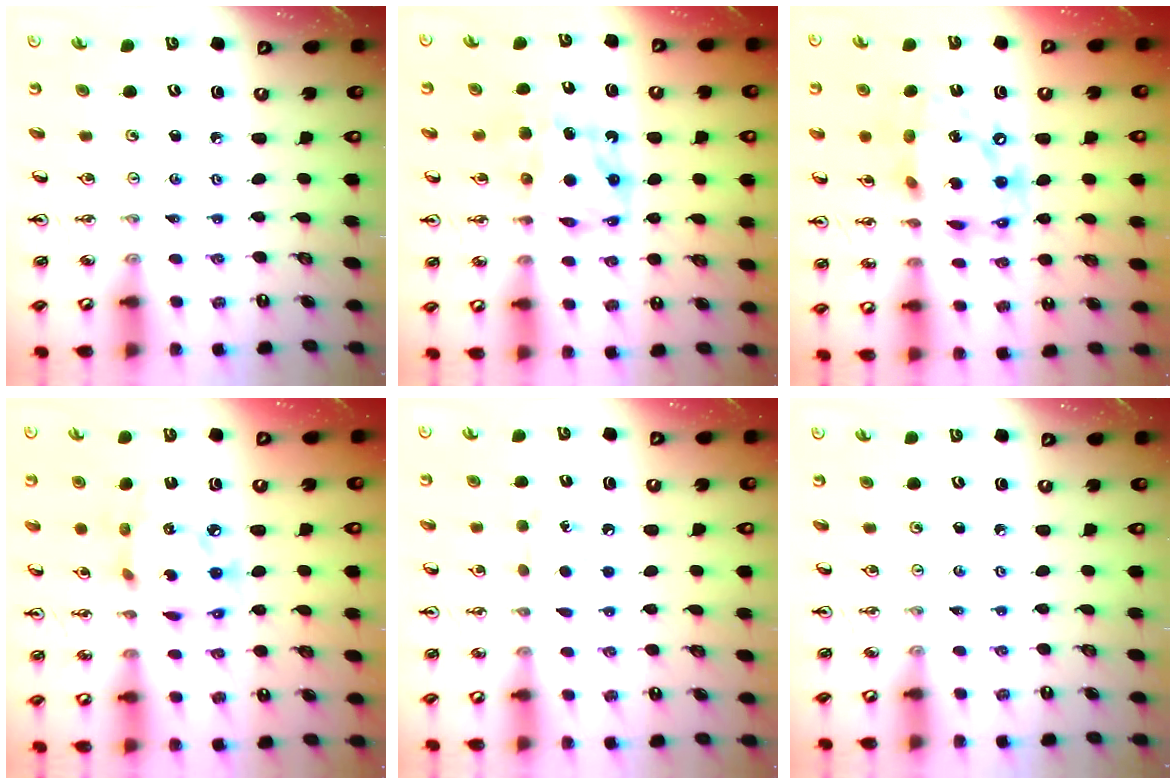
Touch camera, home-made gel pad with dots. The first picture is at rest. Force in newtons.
{"total": 7.0, "press": 6.9, "slide": 0.4}
{"total": 16.0, "press": 16.0, "slide": 1.2}
{"total": 13.7, "press": 13.6, "slide": 1.3}
{"total": 5.6, "press": 5.6, "slide": 0.7}
{"total": 0.0}